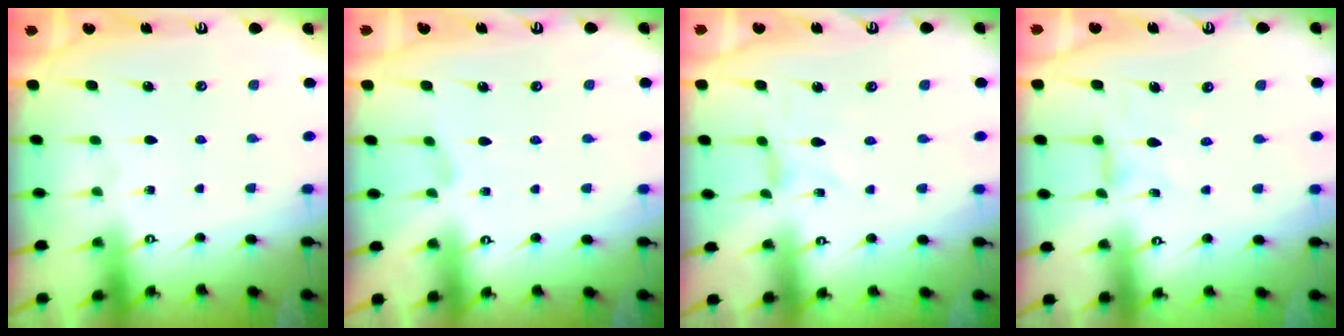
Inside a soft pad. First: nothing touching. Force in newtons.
{"total": 0.6, "press": 0.5, "slide": 0.2}
{"total": 0.0}
{"total": 1.7, "press": 1.7, "slide": 0.4}